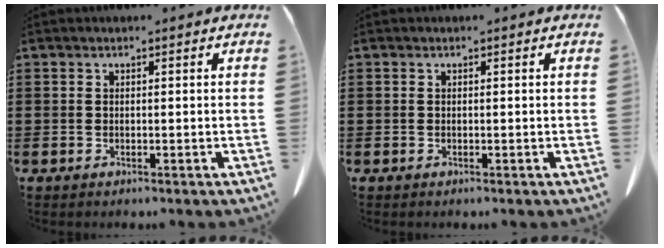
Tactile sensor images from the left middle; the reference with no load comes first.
{"total": 0.0}